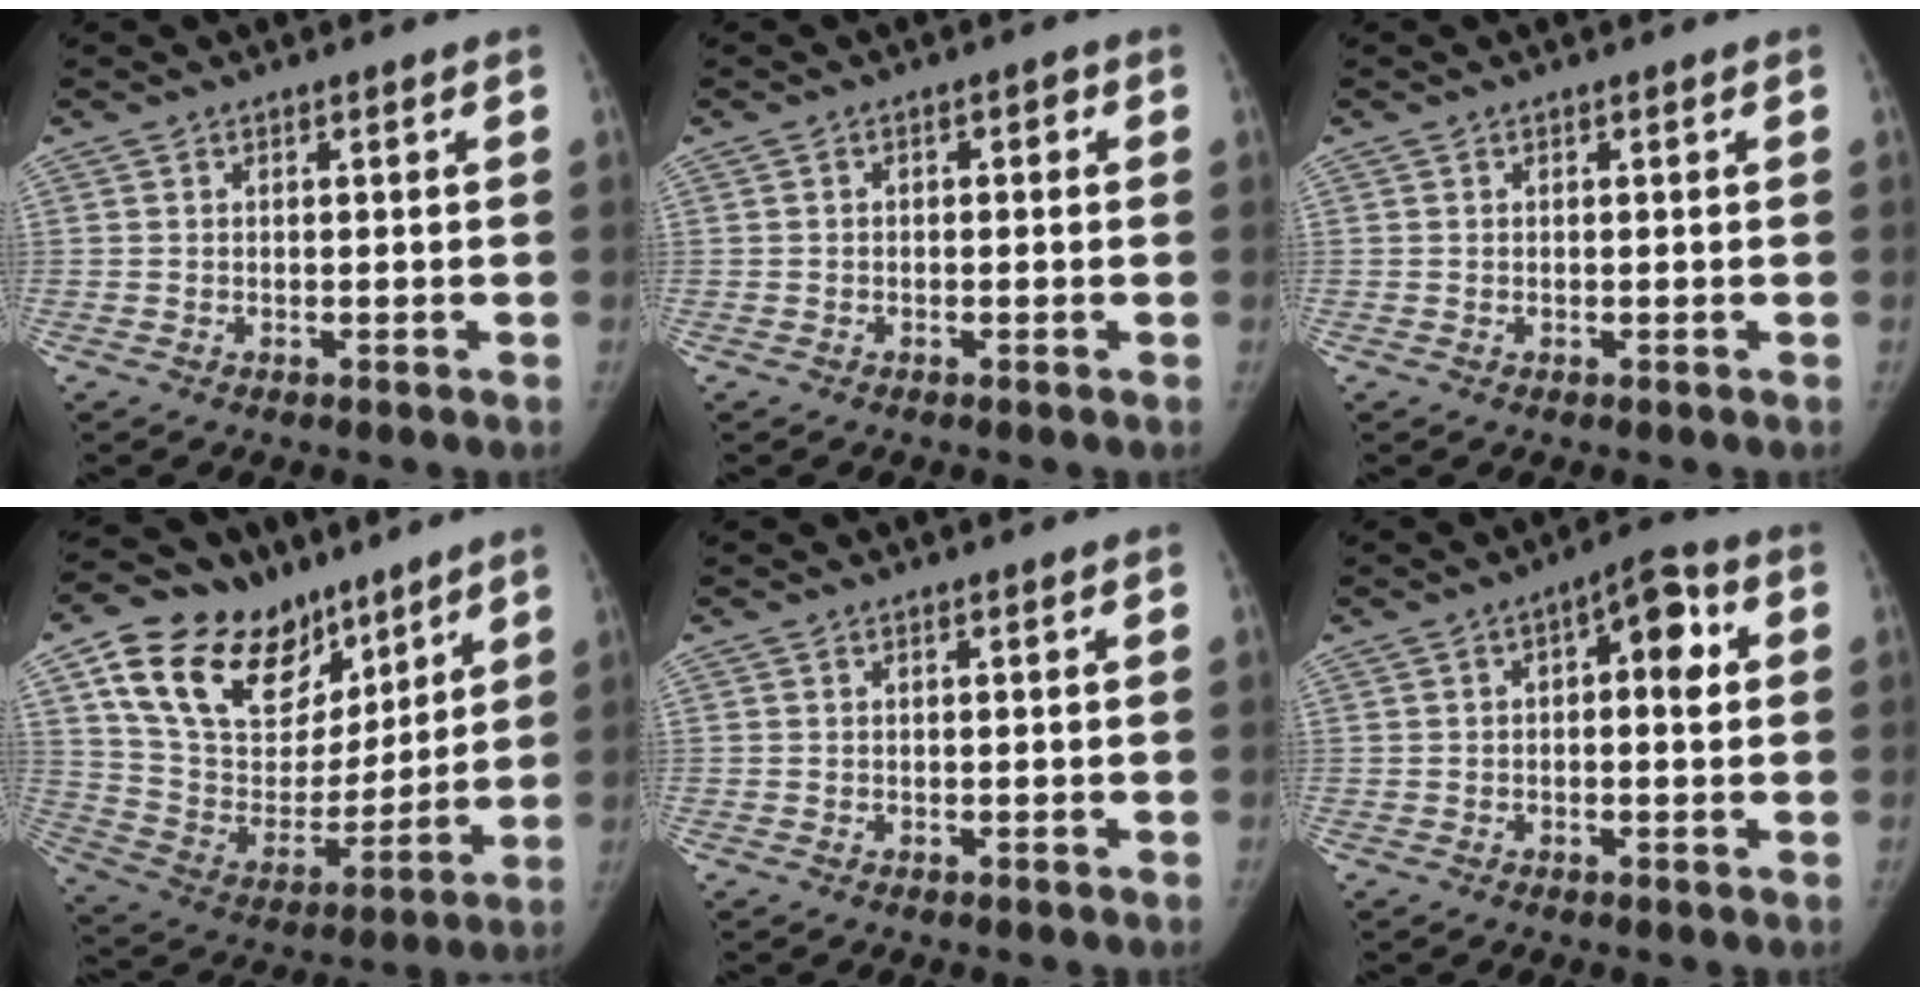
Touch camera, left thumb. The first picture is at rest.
{"total": 1.6, "force": [-0.1, 1.2, 1.1], "torque": [-0.004, 0.008, -0.008]}
{"total": 0.0}
{"total": 26.8, "force": [15.4, 16.2, 14.6], "torque": [-0.217, -0.024, 0.276]}
{"total": 0.0}
{"total": 7.6, "force": [1.2, 3.6, 6.6], "torque": [-0.068, 0.023, 0.008]}